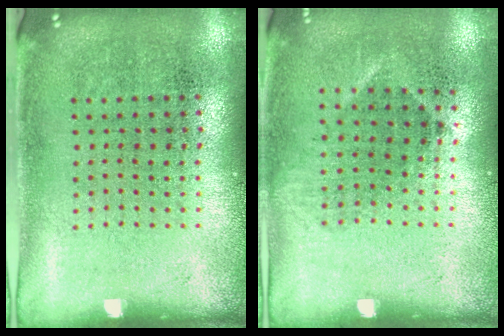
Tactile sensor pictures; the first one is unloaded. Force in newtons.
{"total": 1.1, "press": 0.9, "slide": 0.7}